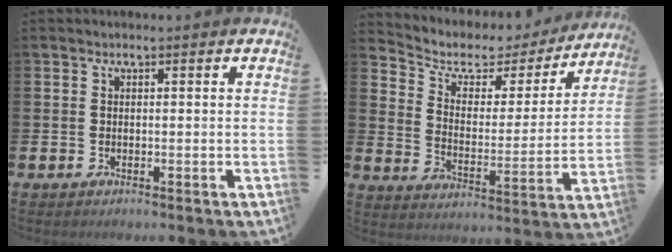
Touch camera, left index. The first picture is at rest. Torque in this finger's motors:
{"motor_torque": [0.47, -0.25, -0.22, -0.08]}